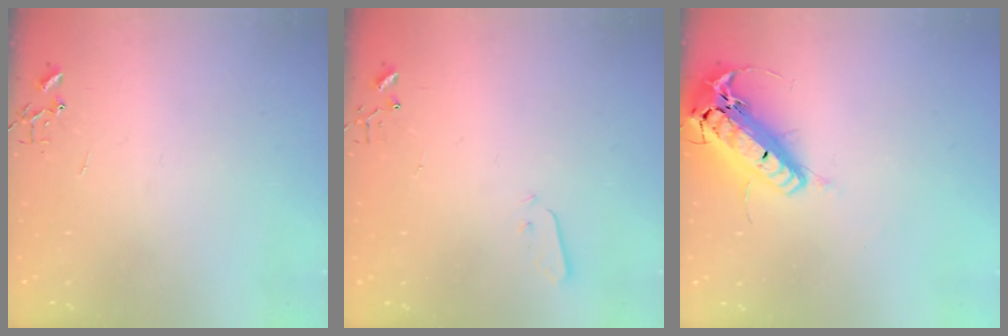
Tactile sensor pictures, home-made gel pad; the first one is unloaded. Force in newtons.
{"total": 2.5, "press": 2.5, "slide": 0.4}
{"total": 22.0, "press": 21.5, "slide": 4.5}